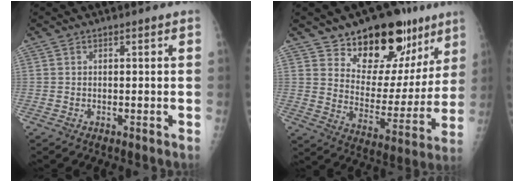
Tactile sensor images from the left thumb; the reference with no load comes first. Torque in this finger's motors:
{"motor_torque": [0.33, 0.29, -0.02, -0.37, 0.07]}